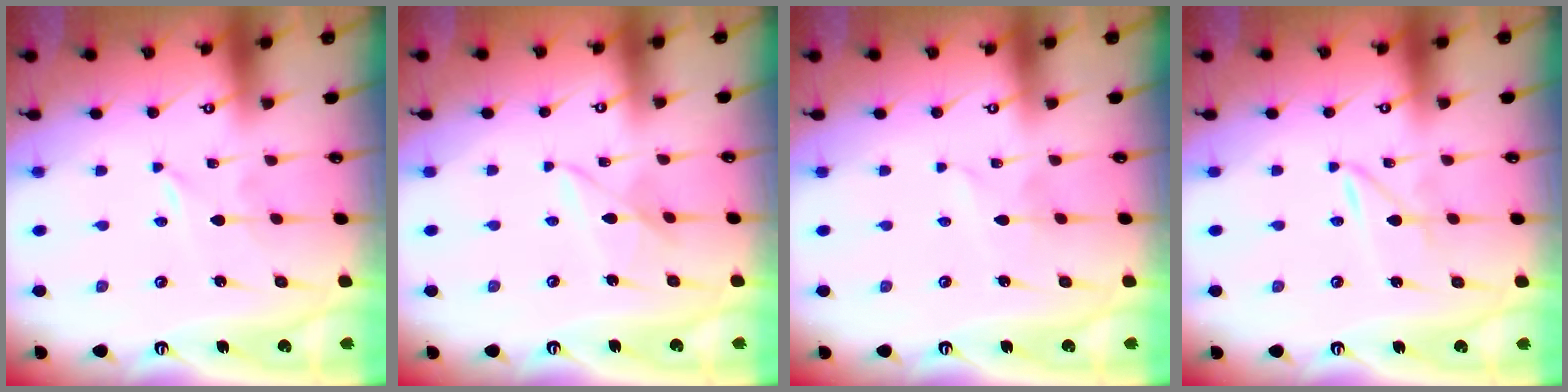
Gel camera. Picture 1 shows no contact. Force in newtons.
{"total": 4.0, "press": 4.0, "slide": 0.3}
{"total": 1.8, "press": 1.8, "slide": 0.1}
{"total": 1.6, "press": 1.5, "slide": 0.2}